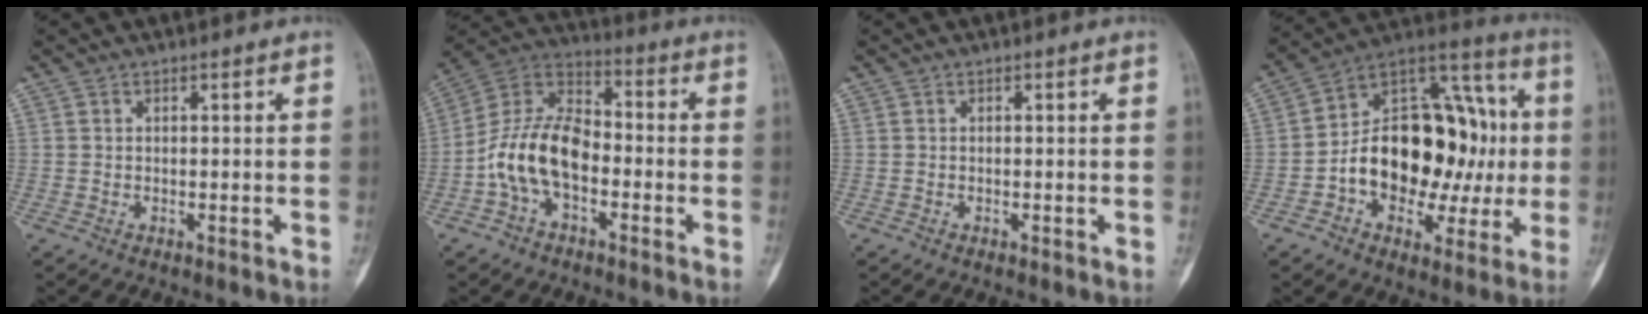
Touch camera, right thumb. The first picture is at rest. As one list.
[{"total": 13.8, "force": [-3.6, 8.2, 10.5], "torque": [-0.194, 0.046, -0.076]}, {"total": 0.0}, {"total": 24.7, "force": [-1.1, 16.1, 18.7], "torque": [-0.245, 0.050, -0.009]}]